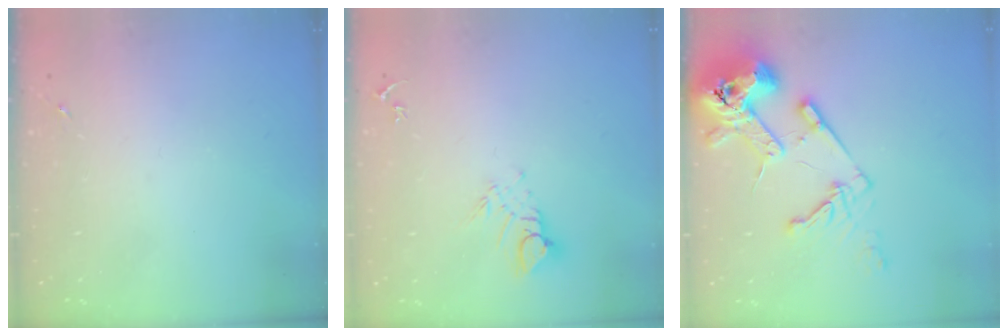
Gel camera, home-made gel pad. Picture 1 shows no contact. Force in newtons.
{"total": 6.2, "press": 6.2, "slide": 0.5}
{"total": 16.7, "press": 16.5, "slide": 2.2}